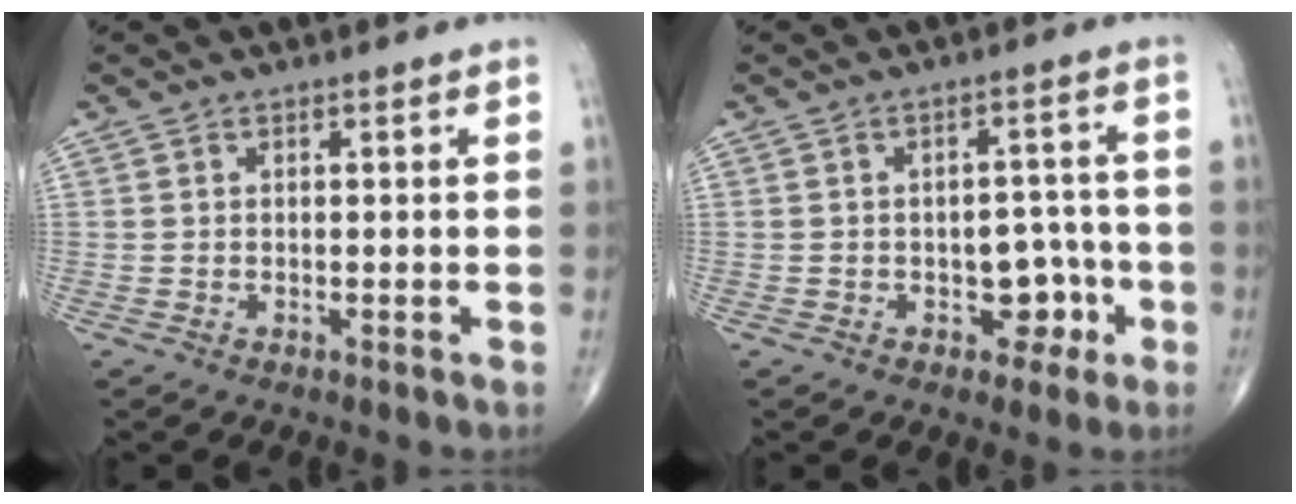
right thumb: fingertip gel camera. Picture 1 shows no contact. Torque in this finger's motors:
{"motor_torque": [2.55, 2.46, 0.18, -0.41, -0.03]}